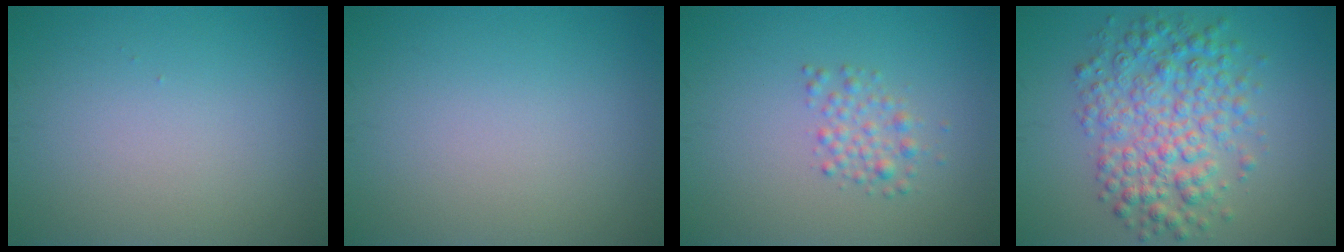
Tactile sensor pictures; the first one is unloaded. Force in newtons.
{"total": 0.0}
{"total": 1.9, "press": 1.8, "slide": 0.1}
{"total": 6.2, "press": 6.2, "slide": 0.0}